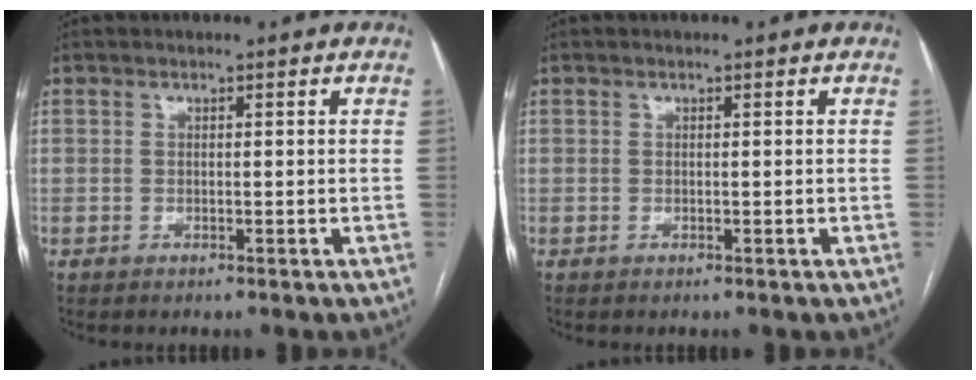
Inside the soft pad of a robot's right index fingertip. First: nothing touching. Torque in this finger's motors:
{"motor_torque": [0.01, 0.00, 0.00, 0.00]}